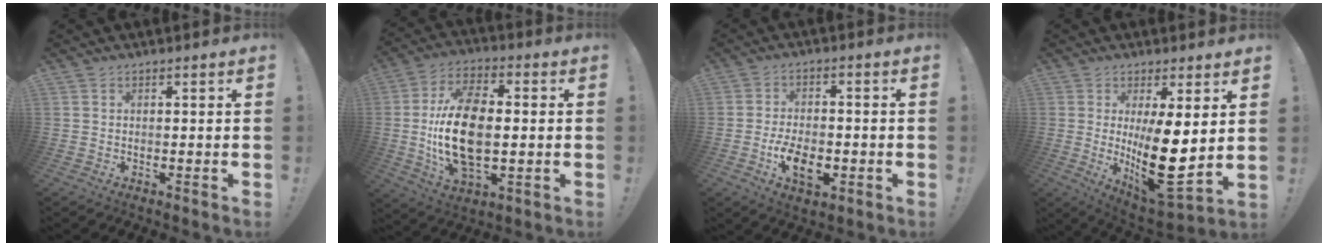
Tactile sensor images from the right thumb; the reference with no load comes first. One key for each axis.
{"total": 19.1, "fx": -0.6, "fy": 10.7, "fz": 15.8, "tx": -0.298, "ty": -0.007, "tz": -0.012}
{"total": 8.8, "fx": -3.2, "fy": 4.8, "fz": 6.7, "tx": -0.101, "ty": 0.000, "tz": -0.054}
{"total": 16.7, "fx": 1.3, "fy": 6.1, "fz": 15.5, "tx": -0.227, "ty": -0.049, "tz": 0.034}